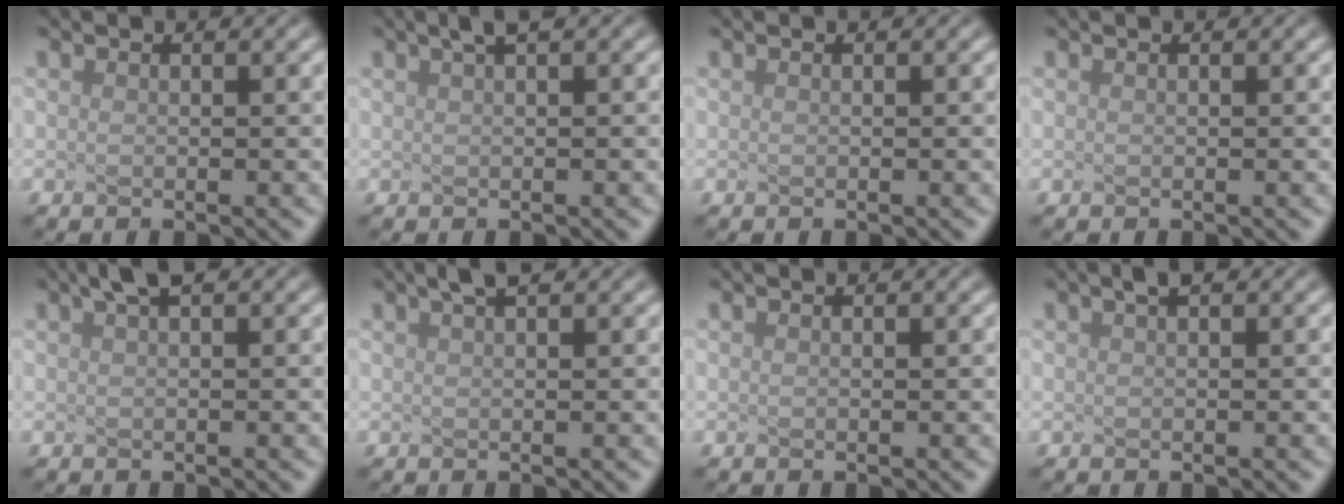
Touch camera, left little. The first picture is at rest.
{"total": 0.8, "force": [-0.1, -0.8, 0.1], "torque": [-0.019, -0.001, 0.025]}
{"total": 0.0}
{"total": 0.0}
{"total": 0.8, "force": [-0.1, -0.8, 0.1], "torque": [-0.022, -0.003, 0.032]}
{"total": 0.6, "force": [0.2, -0.6, 0.2], "torque": [-0.010, 0.001, 0.020]}
{"total": 0.0}
{"total": 0.8, "force": [-0.4, -0.7, -0.2], "torque": [-0.011, -0.005, 0.017]}